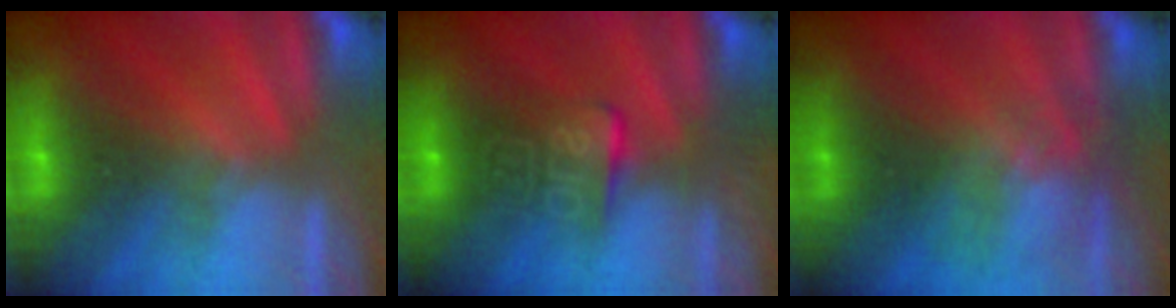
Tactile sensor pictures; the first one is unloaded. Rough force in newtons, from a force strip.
{"total": 10.8}
{"total": 3.6}